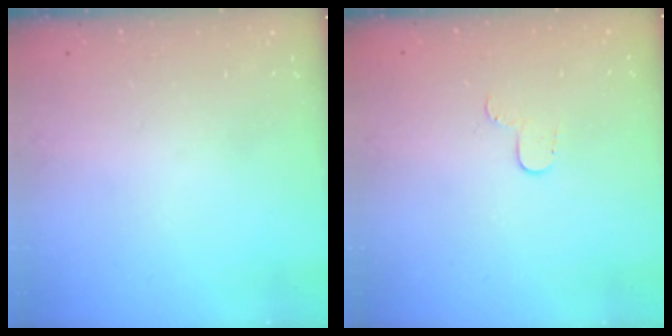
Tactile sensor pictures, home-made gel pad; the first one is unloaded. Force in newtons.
{"total": 4.2, "press": 4.2, "slide": 0.4}